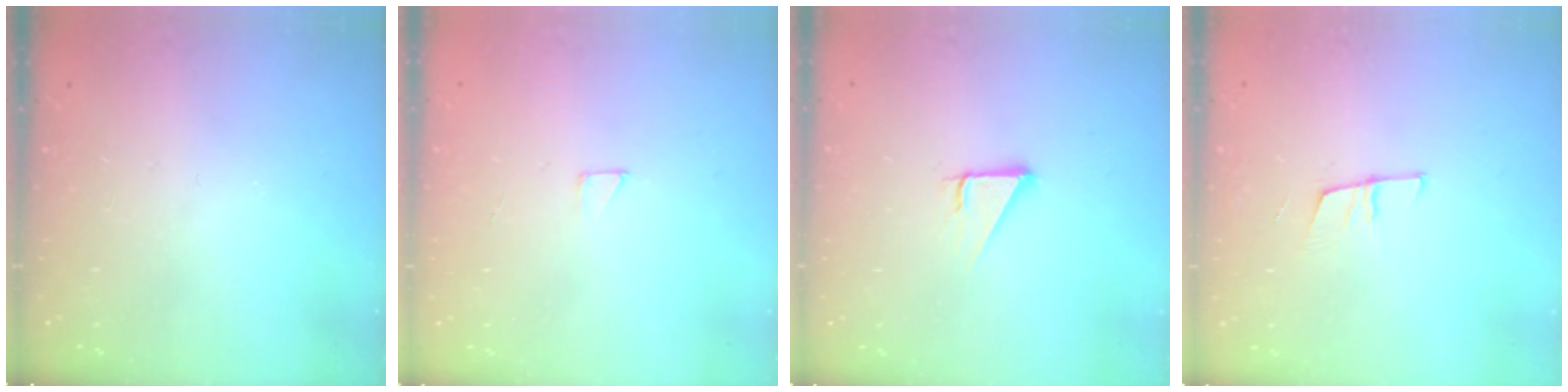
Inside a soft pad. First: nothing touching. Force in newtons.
{"total": 2.0, "press": 2.0, "slide": 0.0}
{"total": 2.9, "press": 2.9, "slide": 0.1}
{"total": 6.0, "press": 5.4, "slide": 2.5}